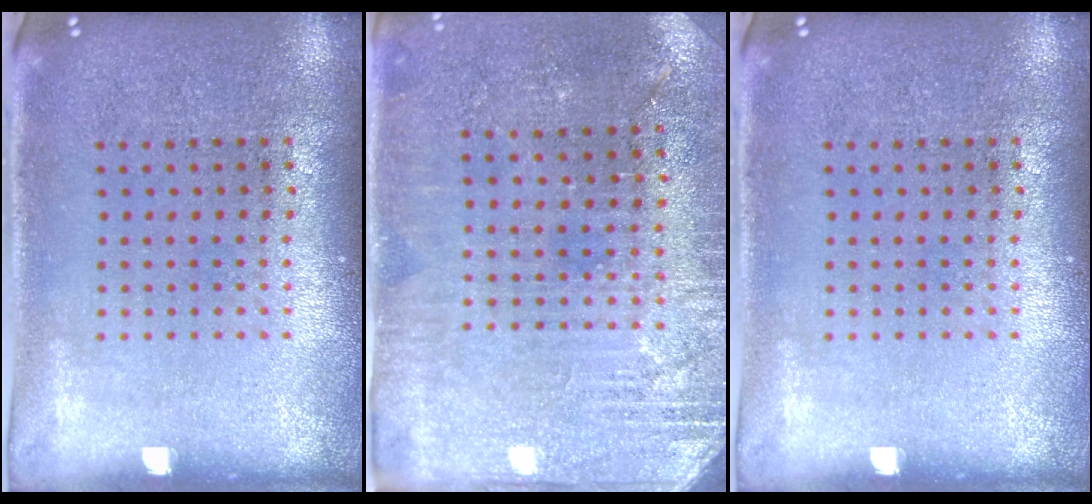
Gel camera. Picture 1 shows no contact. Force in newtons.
{"total": 2.8, "press": 2.7, "slide": 0.6}
{"total": 0.0}